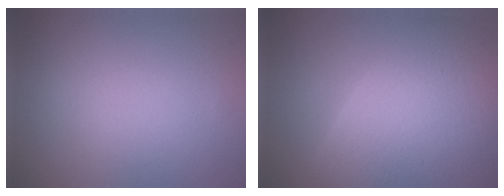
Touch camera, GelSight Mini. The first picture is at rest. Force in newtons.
{"total": 9.6, "press": 9.6, "slide": 0.5}